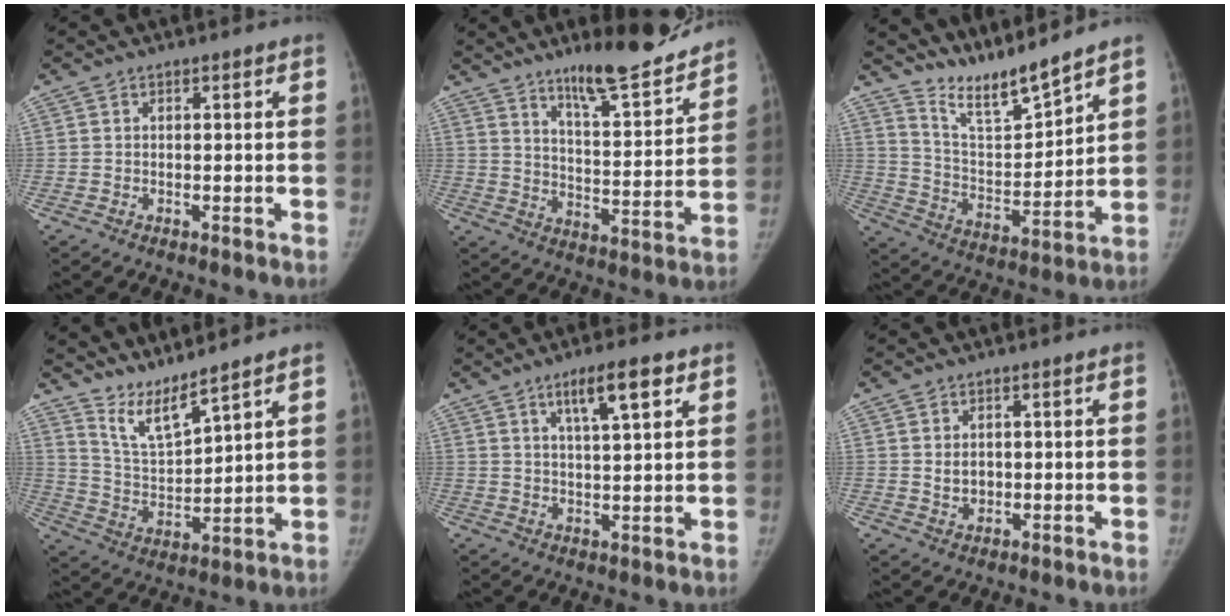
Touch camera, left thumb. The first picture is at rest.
{"total": 15.2, "force": [12.4, 2.8, 8.3], "torque": [-0.095, -0.088, 0.198]}
{"total": 10.5, "force": [9.9, 0.3, 3.4], "torque": [-0.053, -0.077, 0.198]}
{"total": 7.9, "force": [7.1, 0.2, 3.3], "torque": [-0.065, -0.064, 0.153]}
{"total": 7.8, "force": [4.3, 1.6, 6.3], "torque": [-0.098, -0.016, 0.072]}
{"total": 2.8, "force": [0.3, 2.2, 1.7], "torque": [-0.017, -0.003, 0.011]}